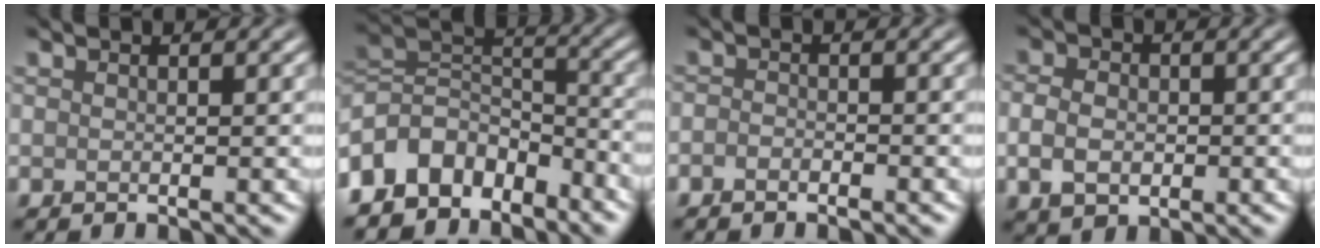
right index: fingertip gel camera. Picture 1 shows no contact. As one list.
[{"total": 7.9, "force": [-5.3, 4.7, 3.4], "torque": [-0.044, 0.005, -0.109]}, {"total": 1.3, "force": [-1.0, 0.5, 0.7], "torque": [-0.014, 0.001, -0.021]}, {"total": 3.9, "force": [-0.5, 2.9, 2.6], "torque": [-0.048, -0.005, -0.011]}]